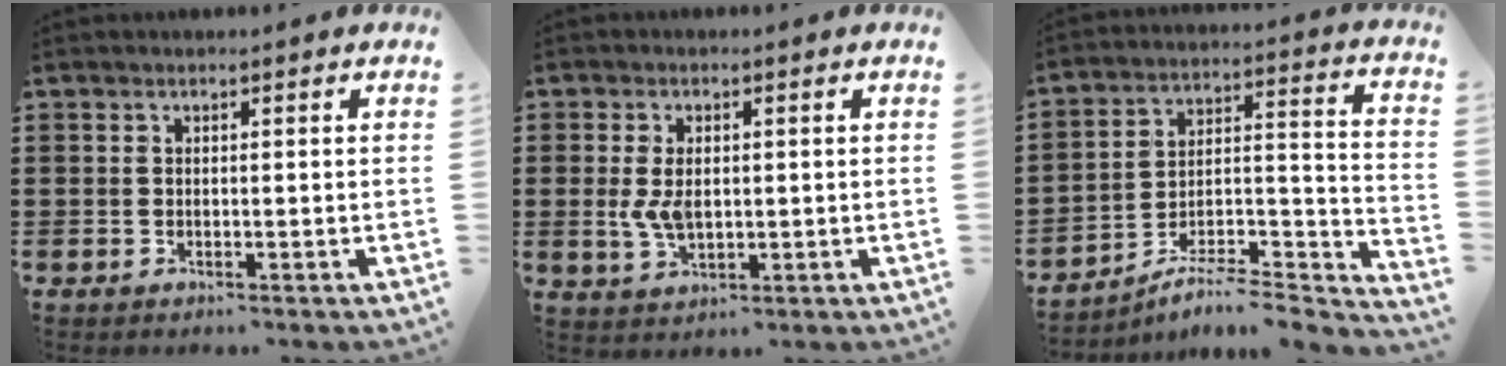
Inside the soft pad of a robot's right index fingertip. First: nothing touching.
{"total": 4.7, "force": [0.1, 2.7, 3.9], "torque": [-0.093, 0.002, -0.002]}
{"total": 5.3, "force": [-4.6, 0.9, 2.4], "torque": [-0.038, -0.013, -0.095]}